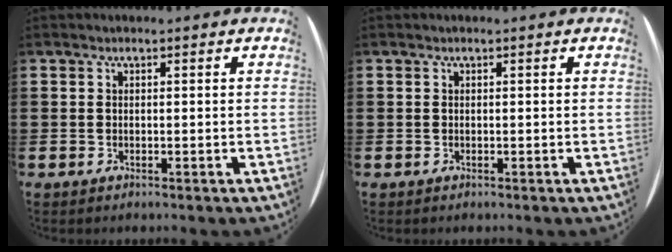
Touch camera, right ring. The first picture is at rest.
{"total": 0.0}